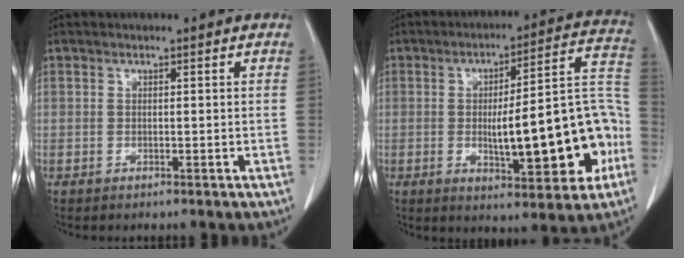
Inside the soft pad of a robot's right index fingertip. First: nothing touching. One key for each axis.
{"total": 18.7, "fx": -4.1, "fy": 3.8, "fz": 17.8, "tx": -0.220, "ty": 0.032, "tz": -0.047}